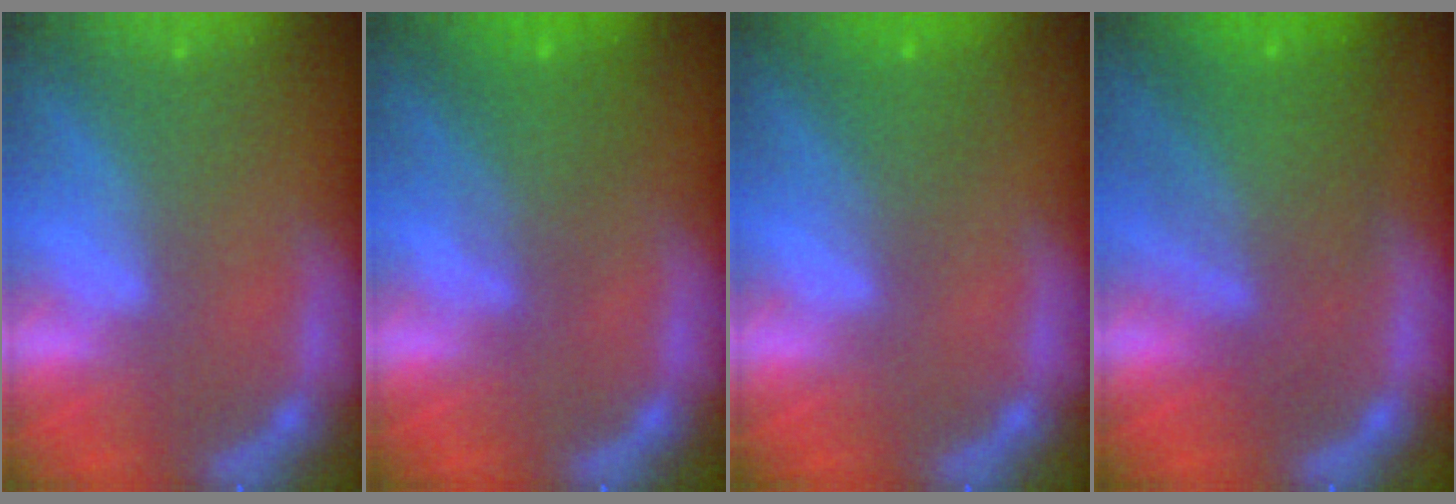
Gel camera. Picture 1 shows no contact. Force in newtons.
{"total": 3.6}
{"total": 2.0}
{"total": 8.1}